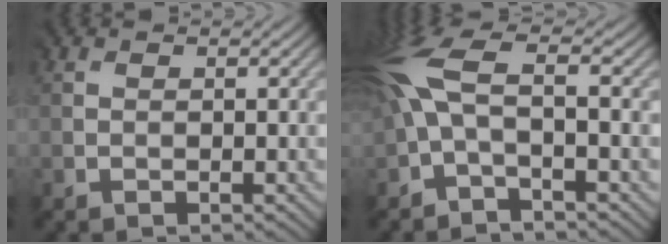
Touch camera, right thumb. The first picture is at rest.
{"total": 7.7, "force": [-0.2, 2.9, 7.1], "torque": [-0.191, 0.013, -0.014]}